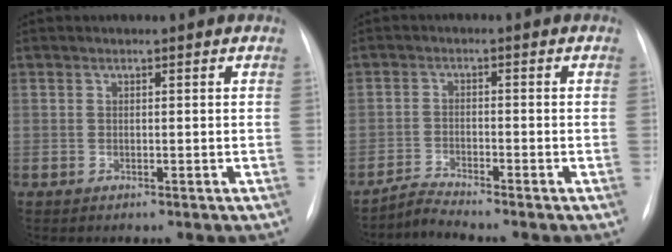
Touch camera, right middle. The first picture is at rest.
{"total": 3.0, "force": [-2.7, -1.0, -0.3], "torque": [0.000, -0.021, -0.056]}